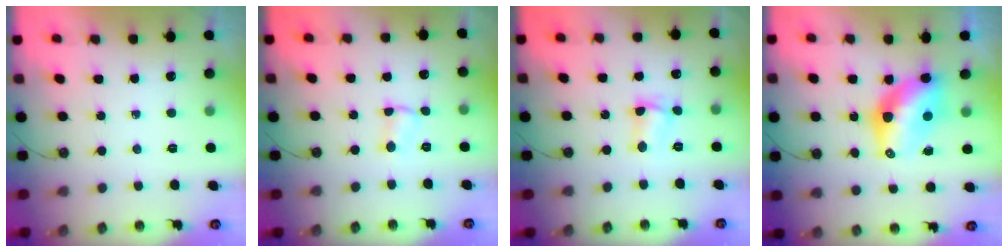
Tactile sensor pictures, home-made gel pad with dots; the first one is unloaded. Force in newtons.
{"total": 2.5, "press": 2.5, "slide": 0.4}
{"total": 4.0, "press": 3.2, "slide": 2.4}
{"total": 10.4, "press": 10.4, "slide": 0.8}